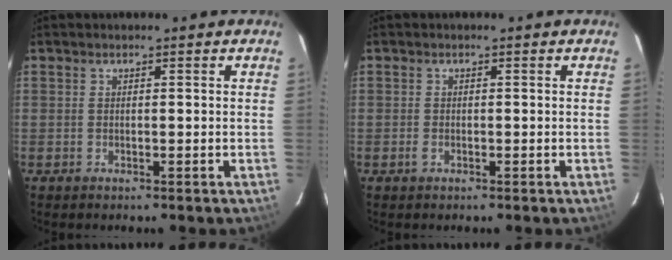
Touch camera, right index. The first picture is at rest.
{"total": 1.0, "force": [-0.5, 0.6, 0.6], "torque": [-0.009, 0.001, -0.010]}